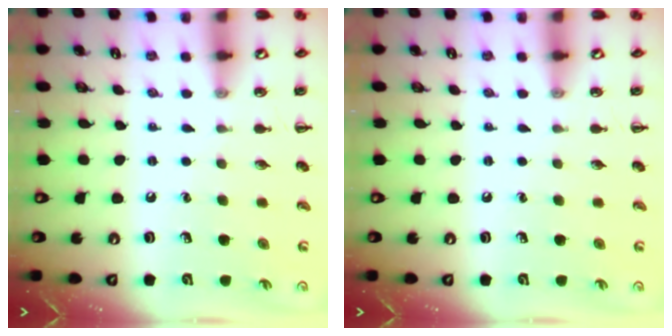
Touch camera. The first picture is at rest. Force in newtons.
{"total": 0.0}